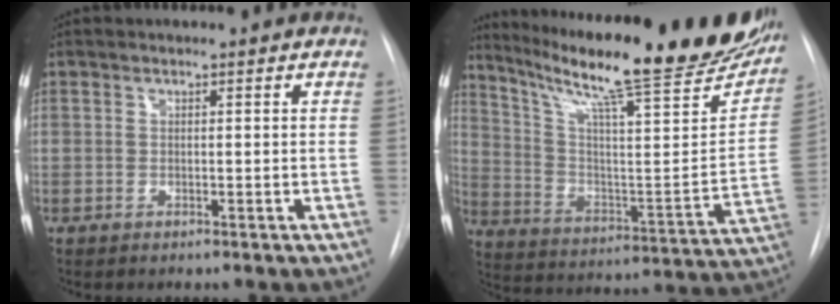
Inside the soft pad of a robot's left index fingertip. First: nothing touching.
{"total": 30.9, "force": [24.9, 3.2, 18.1], "torque": [-0.292, -0.069, 0.344]}